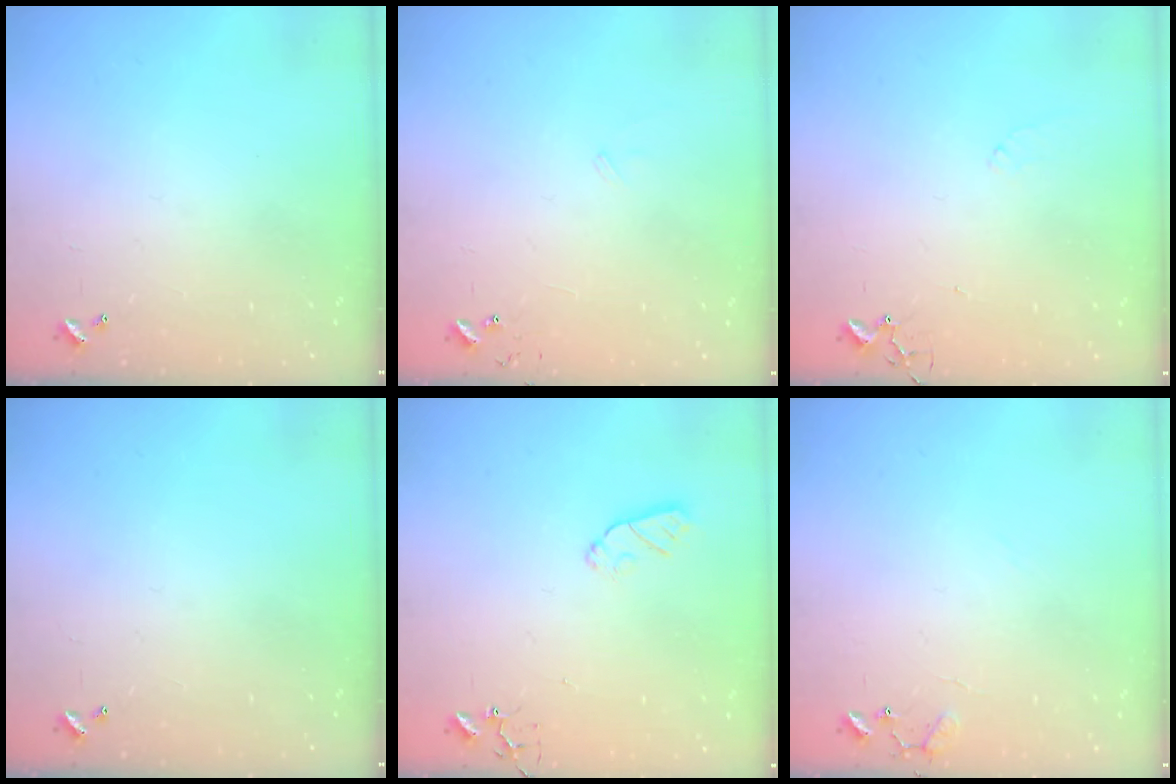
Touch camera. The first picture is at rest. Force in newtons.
{"total": 5.8, "press": 5.8, "slide": 0.5}
{"total": 5.5, "press": 5.5, "slide": 0.8}
{"total": 0.0}
{"total": 6.2, "press": 6.2, "slide": 0.0}
{"total": 8.6, "press": 8.6, "slide": 0.5}